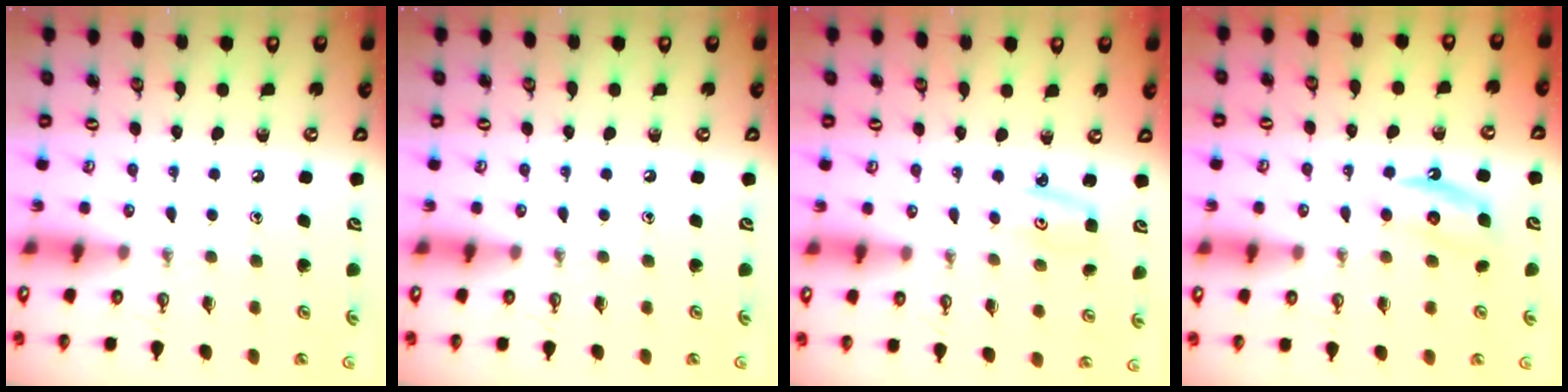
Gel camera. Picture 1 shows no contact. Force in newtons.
{"total": 0.0}
{"total": 2.9, "press": 2.9, "slide": 0.2}
{"total": 5.8, "press": 5.8, "slide": 0.7}